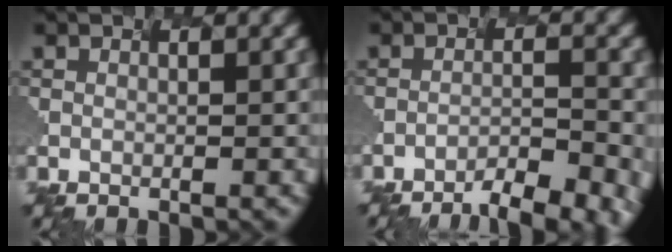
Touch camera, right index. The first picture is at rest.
{"total": 6.8, "force": [-6.2, 0.6, 2.9], "torque": [-0.066, -0.009, -0.053]}